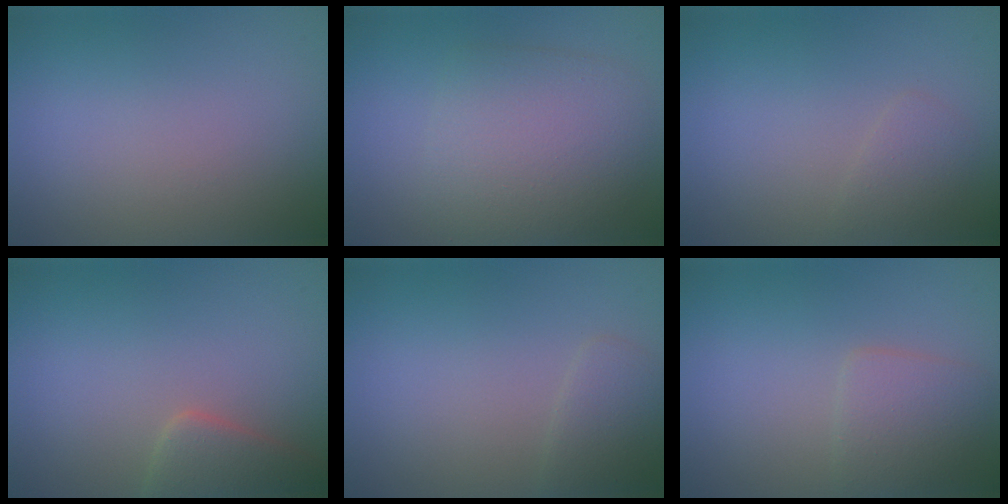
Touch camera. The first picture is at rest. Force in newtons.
{"total": 5.2, "press": 5.2, "slide": 0.3}
{"total": 1.2, "press": 1.2, "slide": 0.1}
{"total": 3.3, "press": 3.3, "slide": 0.3}
{"total": 1.7, "press": 1.7, "slide": 0.0}
{"total": 2.5, "press": 2.5, "slide": 0.1}